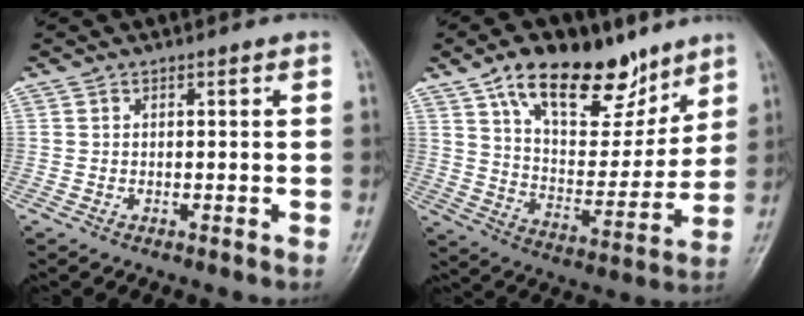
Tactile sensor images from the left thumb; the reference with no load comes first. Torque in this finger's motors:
{"motor_torque": [1.51, 1.51, 1.43, -1.34, 0.12]}